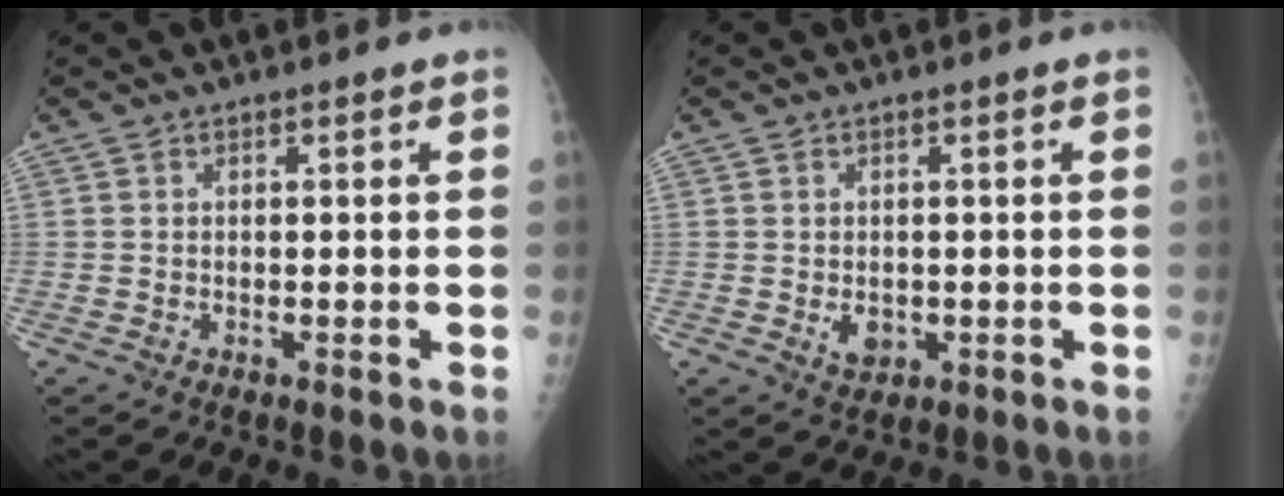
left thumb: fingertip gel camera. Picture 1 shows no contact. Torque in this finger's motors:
{"motor_torque": [0.09, 0.46, 0.48, 0.14, 0.00]}